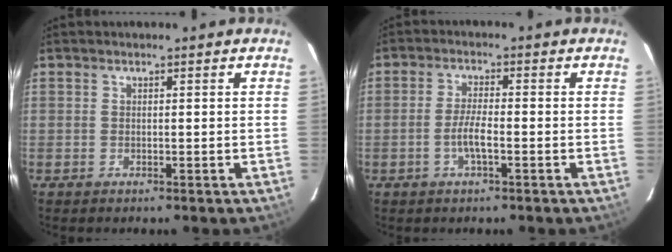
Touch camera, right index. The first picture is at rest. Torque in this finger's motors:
{"motor_torque": [0.88, -0.53, 0.52, 0.12]}